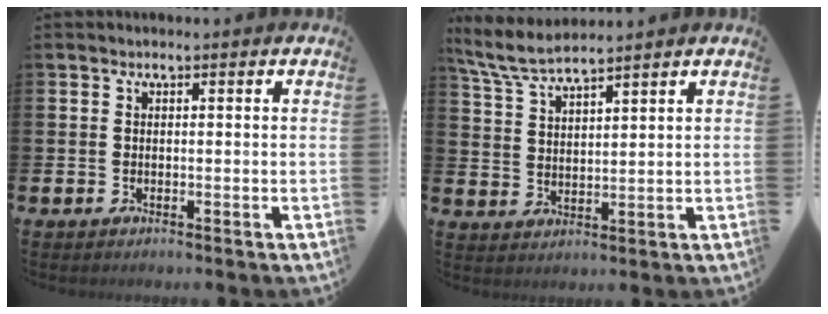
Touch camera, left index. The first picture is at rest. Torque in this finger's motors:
{"motor_torque": [1.72, -0.43, 0.27, 0.21]}